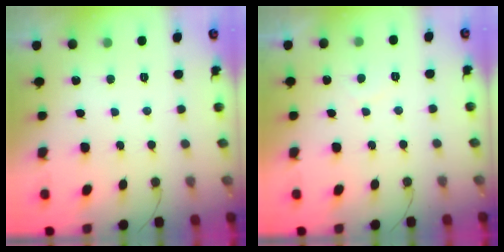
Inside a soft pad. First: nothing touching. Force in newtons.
{"total": 0.6, "press": 0.0, "slide": 0.6}